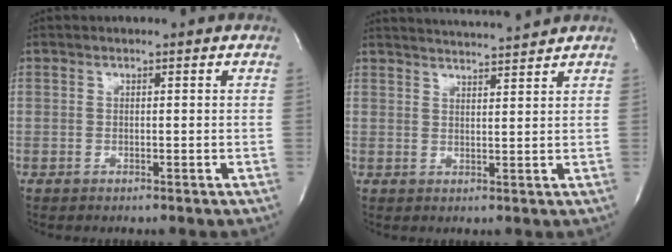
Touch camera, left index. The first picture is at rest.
{"total": 7.4, "force": [7.2, -1.0, 1.7], "torque": [-0.036, 0.005, 0.106]}